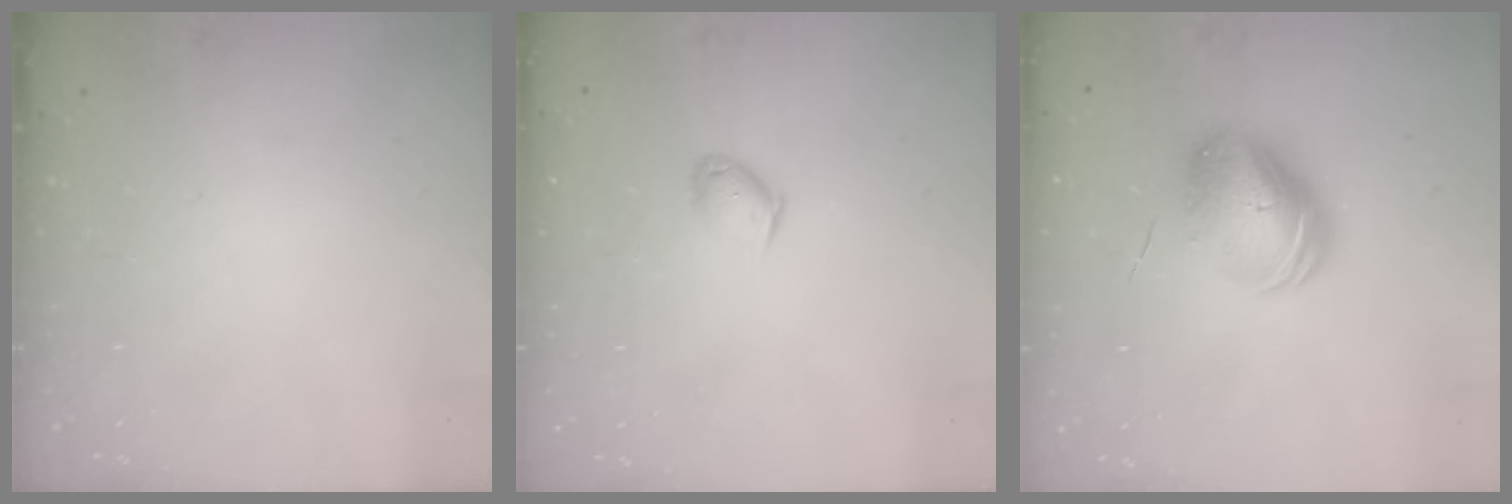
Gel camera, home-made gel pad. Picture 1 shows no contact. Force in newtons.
{"total": 4.4, "press": 4.3, "slide": 0.9}
{"total": 10.3, "press": 10.1, "slide": 1.8}